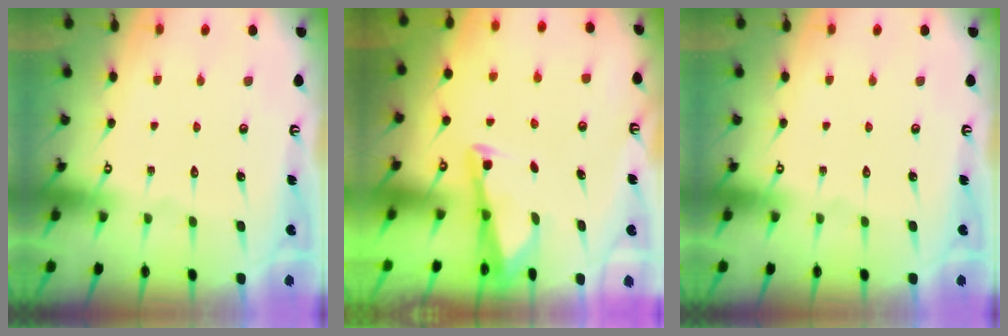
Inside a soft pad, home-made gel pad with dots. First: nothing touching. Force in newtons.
{"total": 2.6, "press": 2.6, "slide": 0.1}
{"total": 0.0}